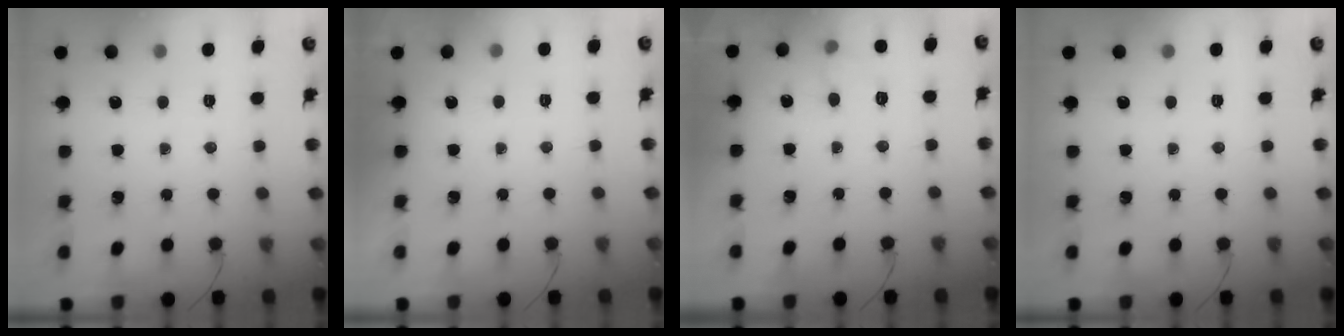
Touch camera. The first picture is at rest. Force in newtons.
{"total": 1.9, "press": 1.9, "slide": 0.3}
{"total": 6.1, "press": 5.6, "slide": 2.3}
{"total": 0.0}